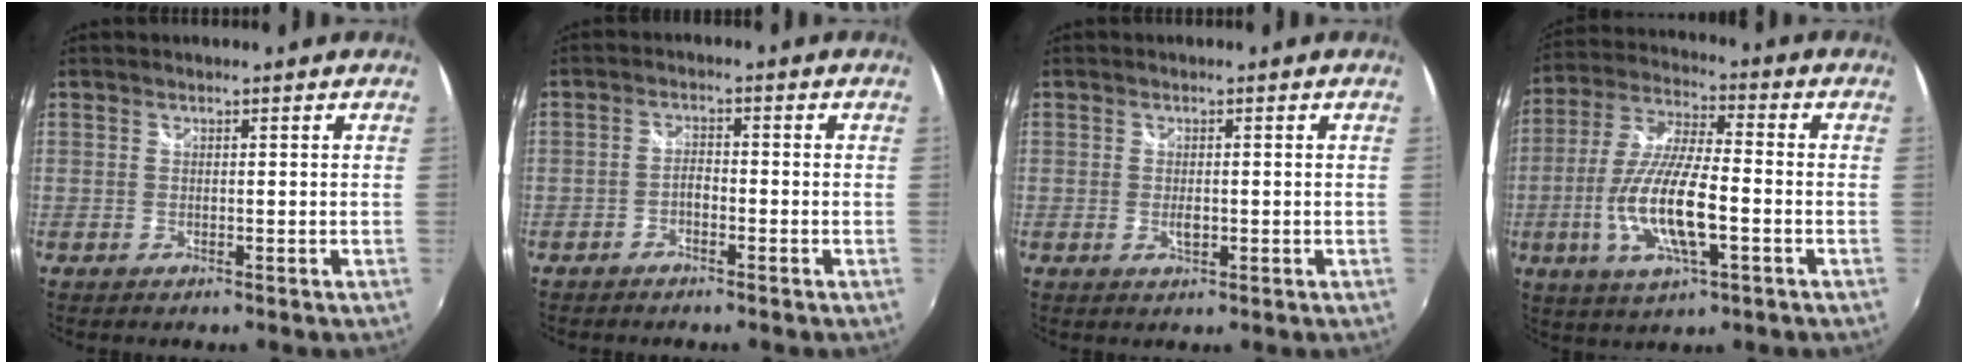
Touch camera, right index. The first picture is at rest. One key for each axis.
{"total": 2.2, "fx": -1.7, "fy": 0.8, "fz": 1.2, "tx": -0.030, "ty": 0.007, "tz": -0.031}
{"total": 1.7, "fx": -0.4, "fy": 1.0, "fz": 1.3, "tx": -0.022, "ty": -0.002, "tz": -0.007}
{"total": 14.5, "fx": -4.0, "fy": 4.1, "fz": 13.3, "tx": -0.273, "ty": -0.009, "tz": -0.075}